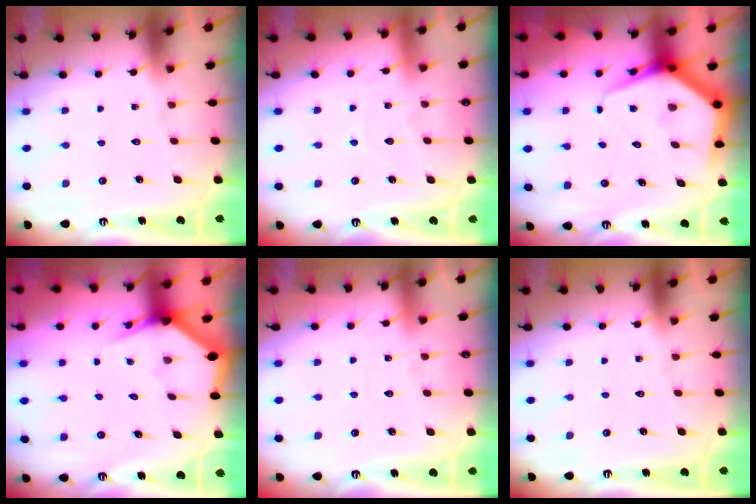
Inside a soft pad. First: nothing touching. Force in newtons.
{"total": 4.6, "press": 4.6, "slide": 0.4}
{"total": 7.2, "press": 7.2, "slide": 0.8}
{"total": 3.0, "press": 3.0, "slide": 0.1}
{"total": 2.2, "press": 2.2, "slide": 0.3}
{"total": 0.0}